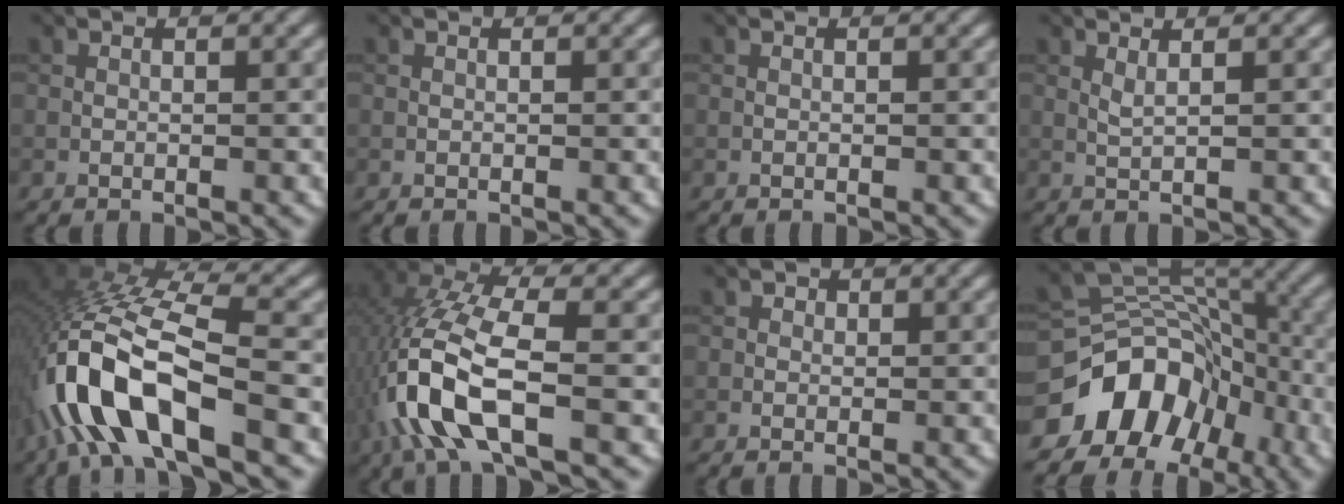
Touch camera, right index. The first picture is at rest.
{"total": 0.0}
{"total": 0.0}
{"total": 1.0, "force": [0.6, 0.1, 0.8], "torque": [-0.020, 0.002, 0.011]}
{"total": 11.7, "force": [-4.7, 4.4, 9.9], "torque": [-0.212, 0.006, -0.092]}
{"total": 9.5, "force": [-2.6, 3.9, 8.3], "torque": [-0.192, 0.004, -0.059]}
{"total": 0.9, "force": [0.3, 0.7, 0.3], "torque": [-0.004, -0.003, -0.003]}
{"total": 9.0, "force": [-4.4, 6.6, 4.3], "torque": [-0.057, 0.006, -0.080]}